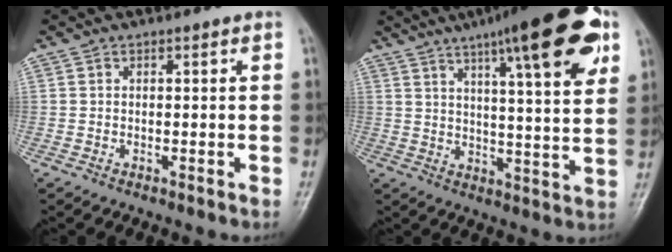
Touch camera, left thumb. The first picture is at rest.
{"total": 21.1, "force": [11.0, 4.5, 17.5], "torque": [-0.236, -0.017, 0.156]}